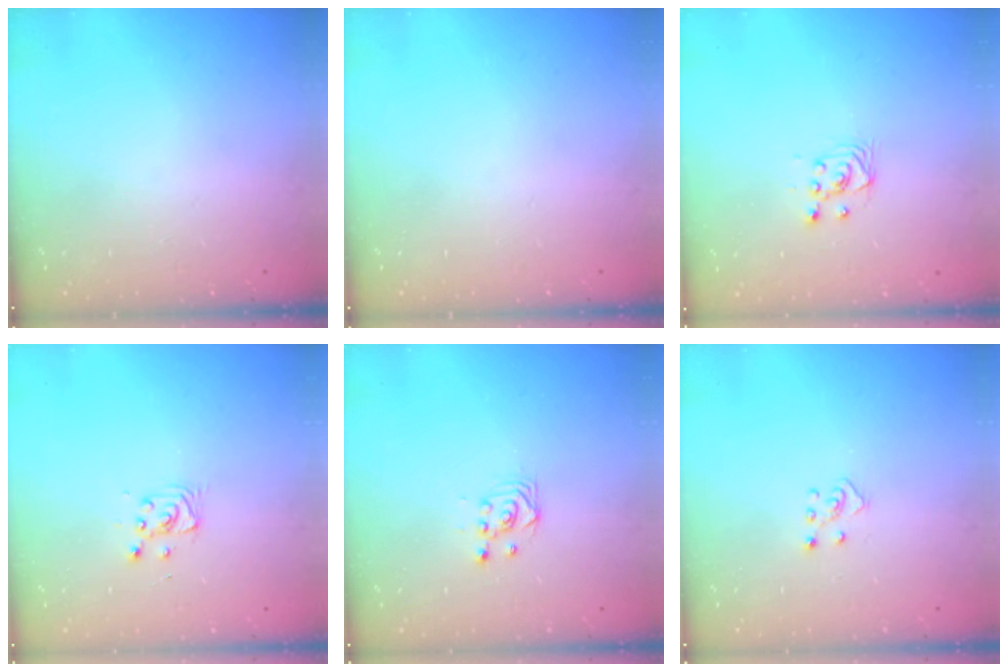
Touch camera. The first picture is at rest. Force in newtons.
{"total": 0.0}
{"total": 3.1, "press": 2.8, "slide": 1.3}
{"total": 3.2, "press": 3.2, "slide": 0.4}
{"total": 3.3, "press": 3.3, "slide": 0.4}
{"total": 4.6, "press": 4.6, "slide": 0.3}